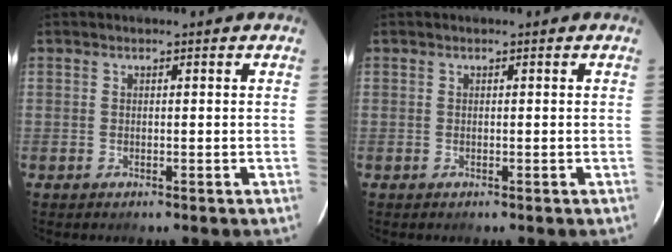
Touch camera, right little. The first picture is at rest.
{"total": 0.0}